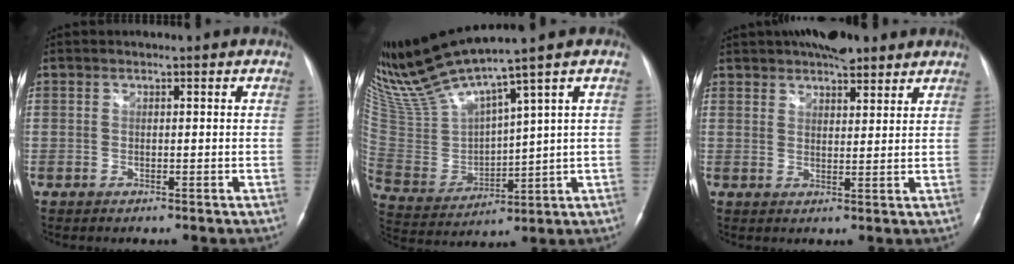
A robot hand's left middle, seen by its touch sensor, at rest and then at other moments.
{"total": 13.9, "force": [11.7, -0.7, 7.6], "torque": [-0.163, -0.011, 0.245]}
{"total": 9.6, "force": [7.6, 3.0, 5.0], "torque": [-0.079, 0.027, 0.120]}